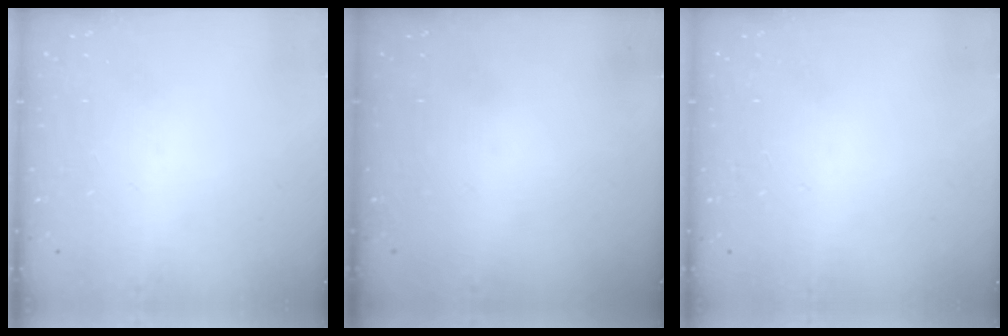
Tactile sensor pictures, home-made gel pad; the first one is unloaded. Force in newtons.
{"total": 0.0}
{"total": 2.5, "press": 2.5, "slide": 0.2}